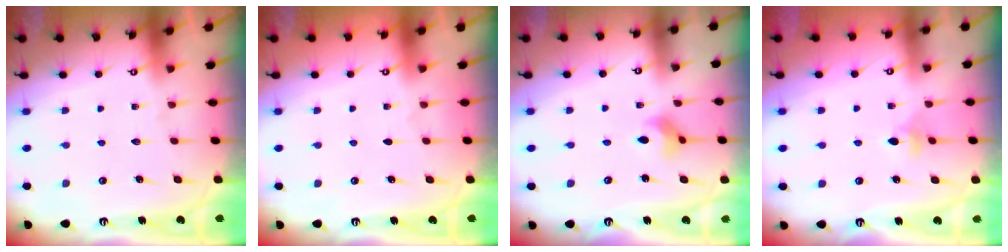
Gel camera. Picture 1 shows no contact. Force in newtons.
{"total": 0.0}
{"total": 3.6, "press": 3.6, "slide": 0.6}
{"total": 3.6, "press": 3.5, "slide": 1.0}